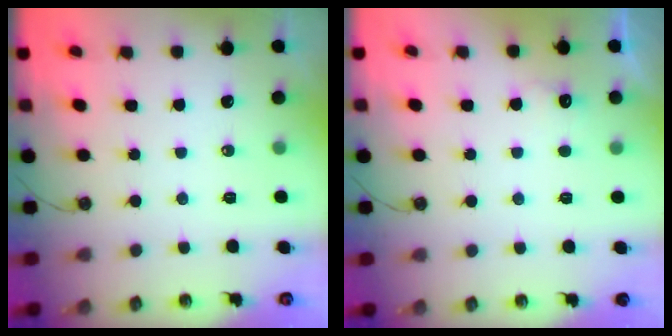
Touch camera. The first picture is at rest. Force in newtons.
{"total": 6.9, "press": 6.8, "slide": 1.2}